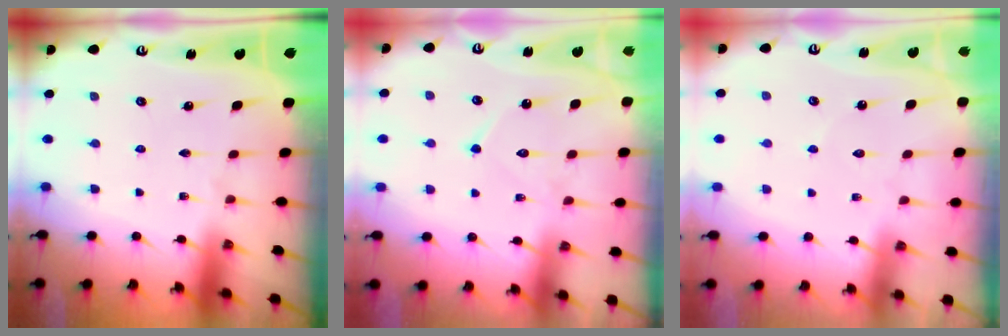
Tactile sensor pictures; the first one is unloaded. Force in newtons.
{"total": 9.7, "press": 9.7, "slide": 0.9}
{"total": 3.7, "press": 3.7, "slide": 0.5}